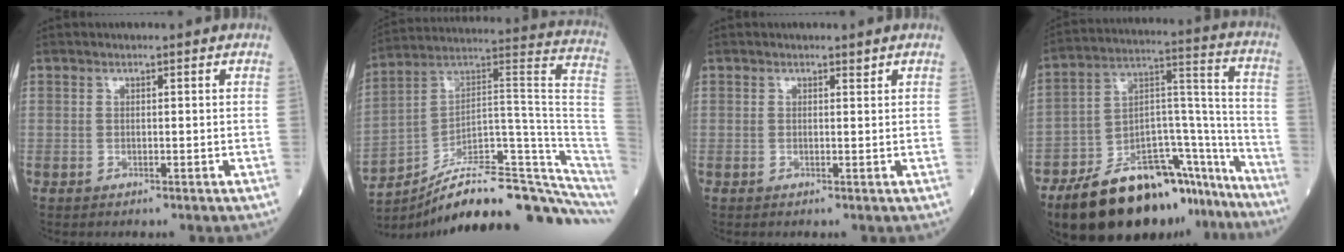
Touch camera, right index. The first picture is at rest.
{"total": 25.5, "force": [-18.5, 3.4, 17.2], "torque": [-0.164, 0.063, -0.280]}
{"total": 0.7, "force": [0.5, 0.3, 0.4], "torque": [-0.014, 0.007, 0.008]}
{"total": 27.6, "force": [-20.7, 9.8, 15.4], "torque": [-0.188, 0.033, -0.311]}